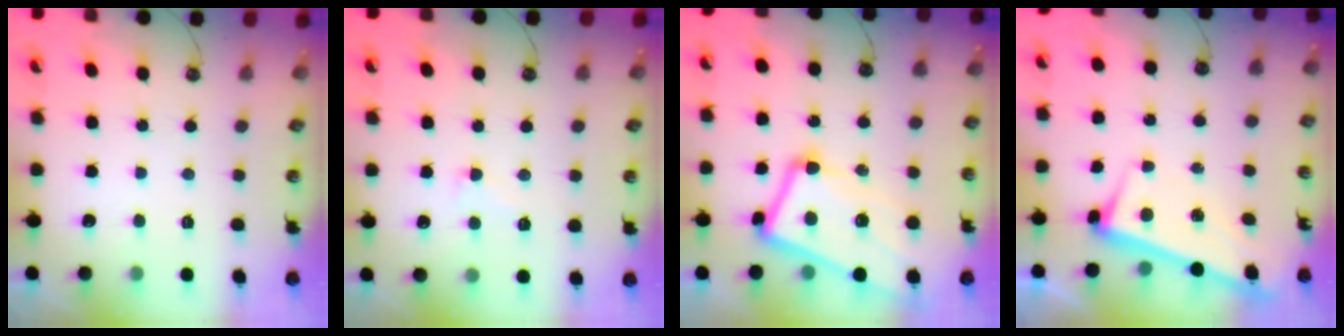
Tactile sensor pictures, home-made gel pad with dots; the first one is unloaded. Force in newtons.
{"total": 0.8, "press": 0.5, "slide": 0.7}
{"total": 10.1, "press": 10.0, "slide": 1.5}
{"total": 2.6, "press": 2.5, "slide": 0.7}